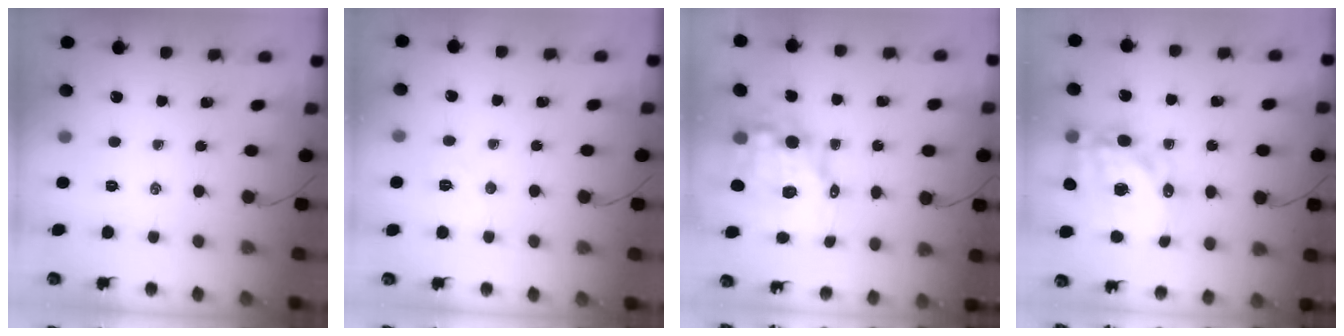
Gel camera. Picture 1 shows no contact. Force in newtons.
{"total": 4.6, "press": 4.5, "slide": 1.1}
{"total": 11.7, "press": 11.2, "slide": 3.1}
{"total": 19.2, "press": 18.6, "slide": 4.5}